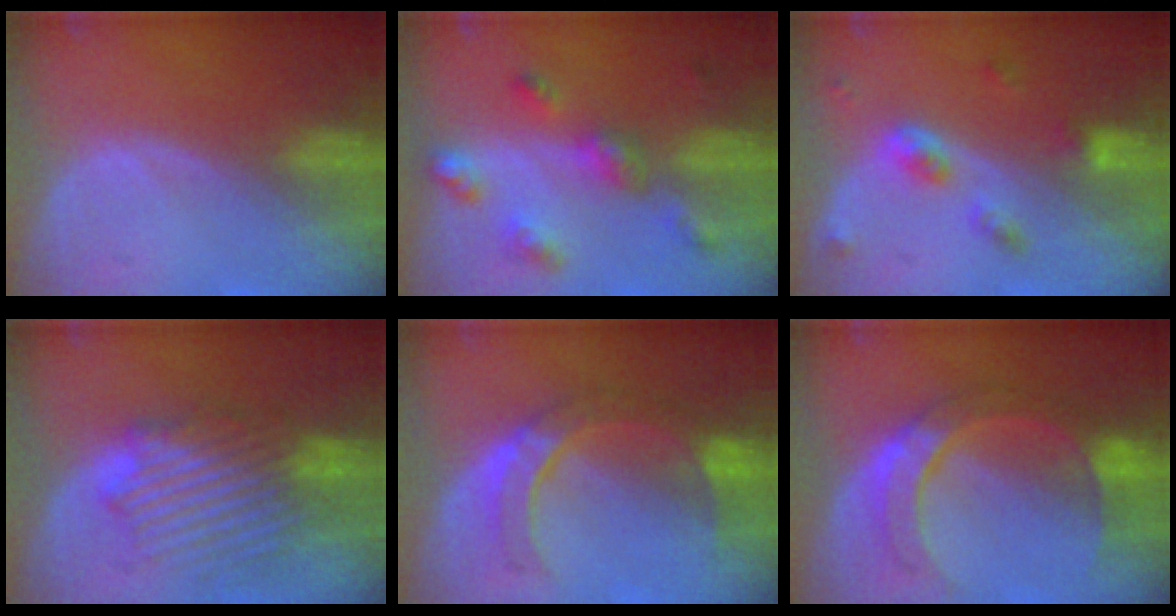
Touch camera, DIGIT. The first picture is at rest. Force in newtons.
{"total": 6.7, "press": 5.8, "slide": 3.3}
{"total": 4.6, "press": 4.4, "slide": 1.4}
{"total": 8.9, "press": 8.7, "slide": 1.5}
{"total": 7.1, "press": 7.0, "slide": 0.8}
{"total": 7.8, "press": 7.8, "slide": 0.3}